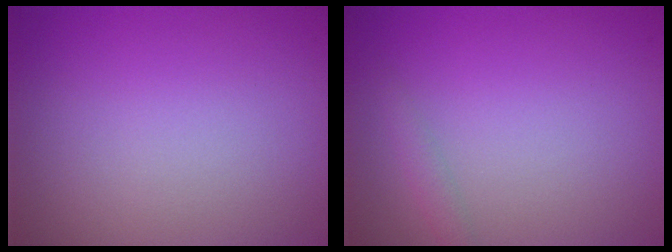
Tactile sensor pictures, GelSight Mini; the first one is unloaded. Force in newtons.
{"total": 1.0, "press": 1.0, "slide": 0.0}